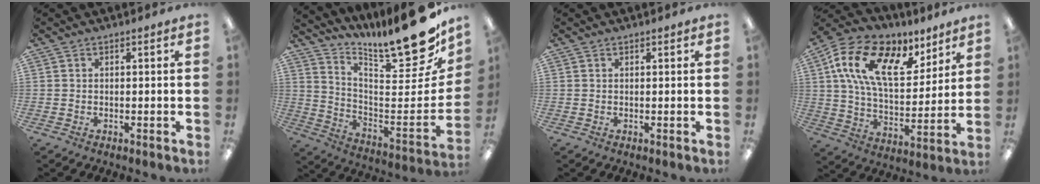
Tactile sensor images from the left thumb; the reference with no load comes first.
{"total": 18.7, "force": [14.9, 3.5, 10.8], "torque": [-0.122, -0.136, 0.233]}
{"total": 0.0}
{"total": 20.1, "force": [10.0, 10.2, 14.1], "torque": [-0.262, -0.027, 0.174]}